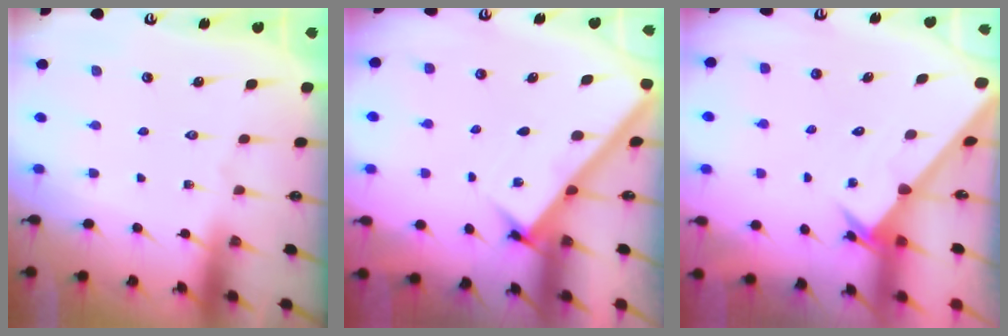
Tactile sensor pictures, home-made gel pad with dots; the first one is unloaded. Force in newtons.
{"total": 2.6, "press": 2.6, "slide": 0.3}
{"total": 2.0, "press": 2.0, "slide": 0.1}